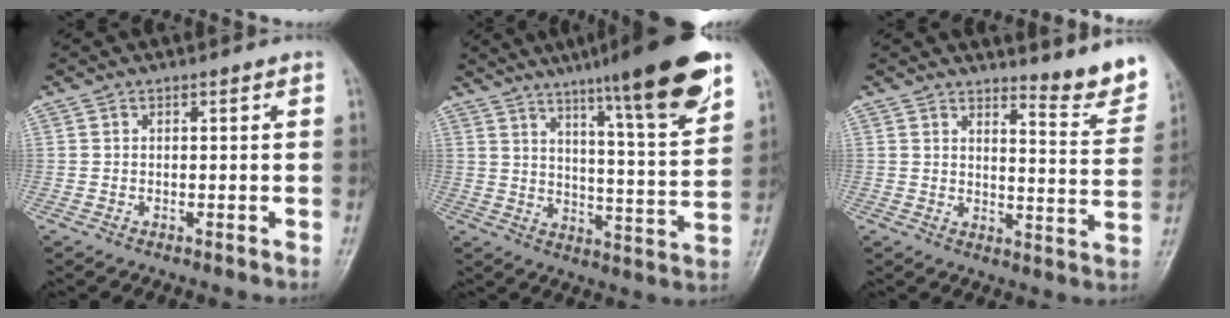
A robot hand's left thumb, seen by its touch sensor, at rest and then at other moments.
{"total": 19.1, "force": [12.2, 1.9, 14.5], "torque": [-0.192, -0.057, 0.179]}
{"total": 8.0, "force": [7.1, 0.8, 3.7], "torque": [-0.034, -0.075, 0.090]}